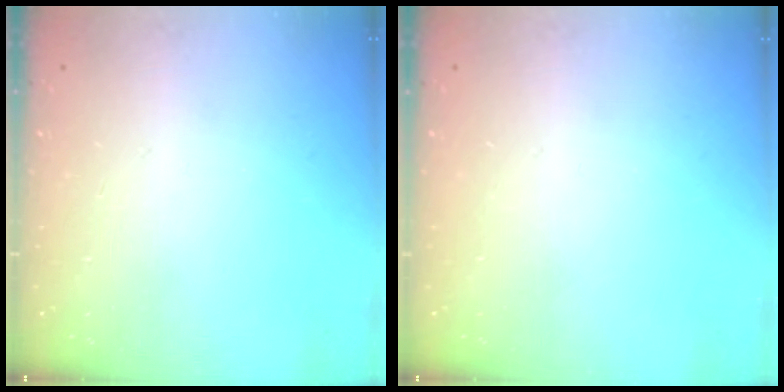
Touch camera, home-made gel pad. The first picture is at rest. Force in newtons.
{"total": 0.0}